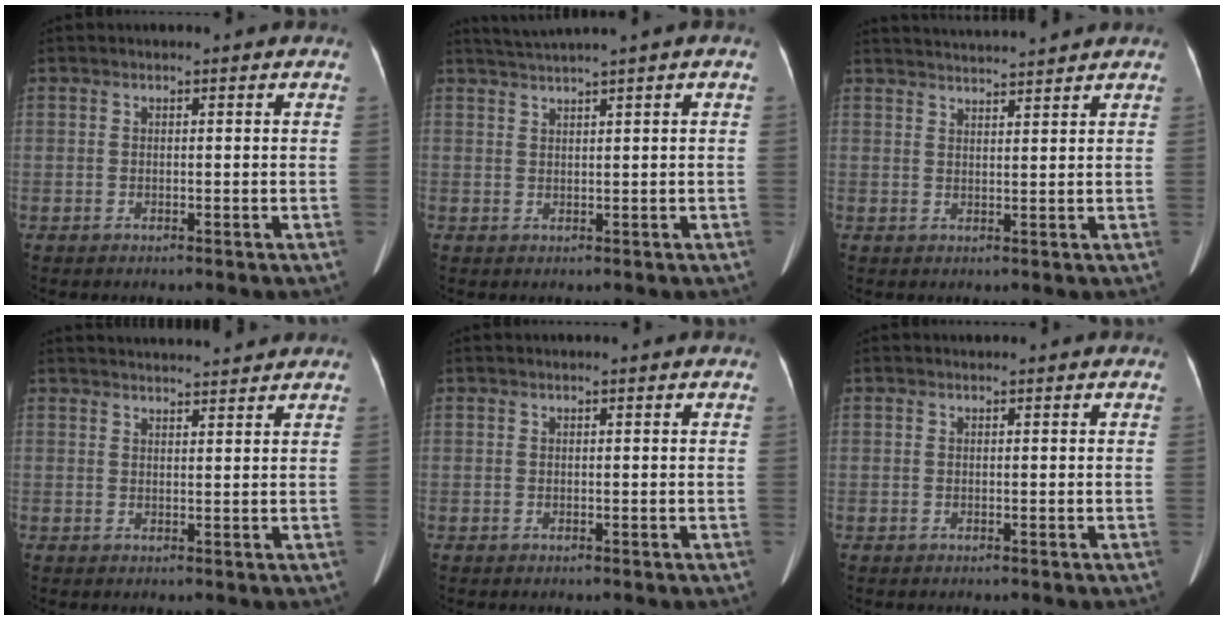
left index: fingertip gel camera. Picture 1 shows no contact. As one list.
[{"total": 1.9, "force": [1.6, -0.7, 0.8], "torque": [-0.017, 0.012, 0.042]}, {"total": 5.8, "force": [5.7, -0.6, 1.0], "torque": [-0.021, 0.016, 0.086]}, {"total": 7.1, "force": [6.9, 0.5, 1.4], "torque": [-0.020, 0.018, 0.086]}, {"total": 0.0}, {"total": 0.0}]